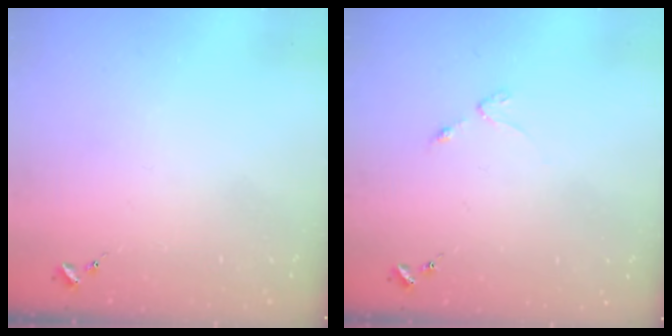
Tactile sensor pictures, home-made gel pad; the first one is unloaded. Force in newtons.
{"total": 2.5, "press": 2.4, "slide": 0.4}